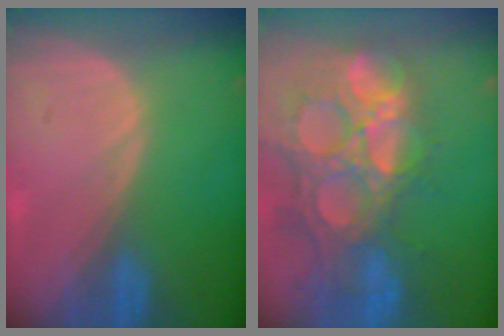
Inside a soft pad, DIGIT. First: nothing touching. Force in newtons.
{"total": 14.7, "press": 12.1, "slide": 8.3}